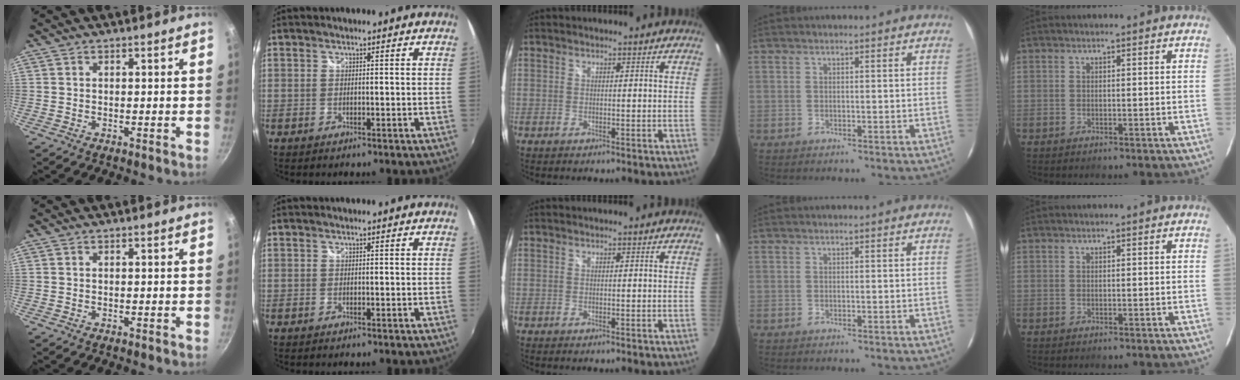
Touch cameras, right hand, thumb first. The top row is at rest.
{}